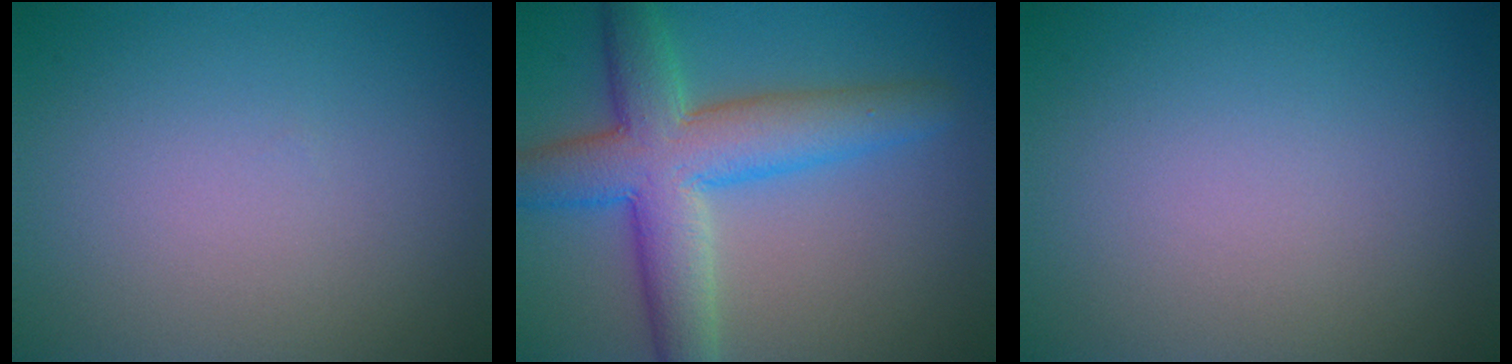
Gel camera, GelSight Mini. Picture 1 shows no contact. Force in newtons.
{"total": 8.3, "press": 8.3, "slide": 0.1}
{"total": 0.0}